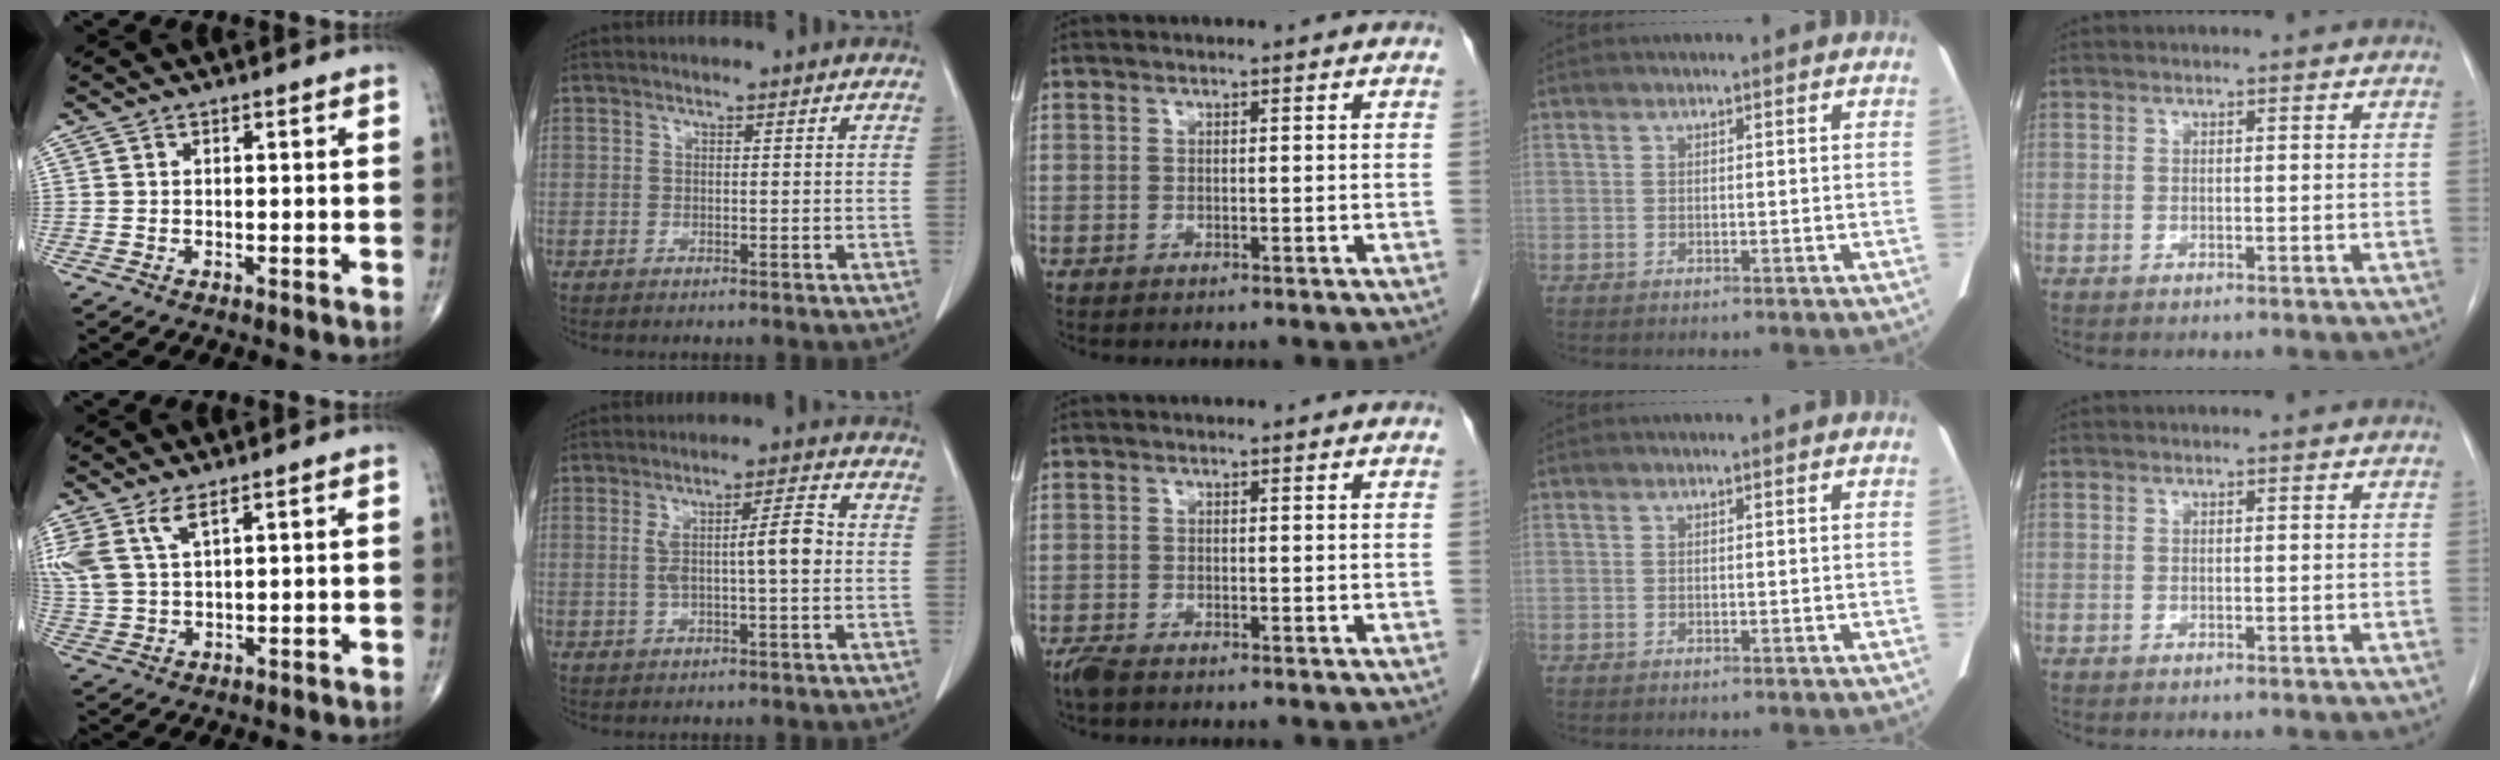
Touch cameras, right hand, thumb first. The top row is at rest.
{"thumb": {"total": 7.3, "force": [4.2, 2.8, 5.3], "torque": [-0.131, -0.009, 0.095]}, "index": {"total": 6.6, "force": [0.0, 0.8, 6.5], "torque": [-0.115, 0.017, 0.002]}, "middle": {"total": 2.2, "force": [-1.8, 0.6, 1.1], "torque": [-0.030, -0.007, -0.034]}}